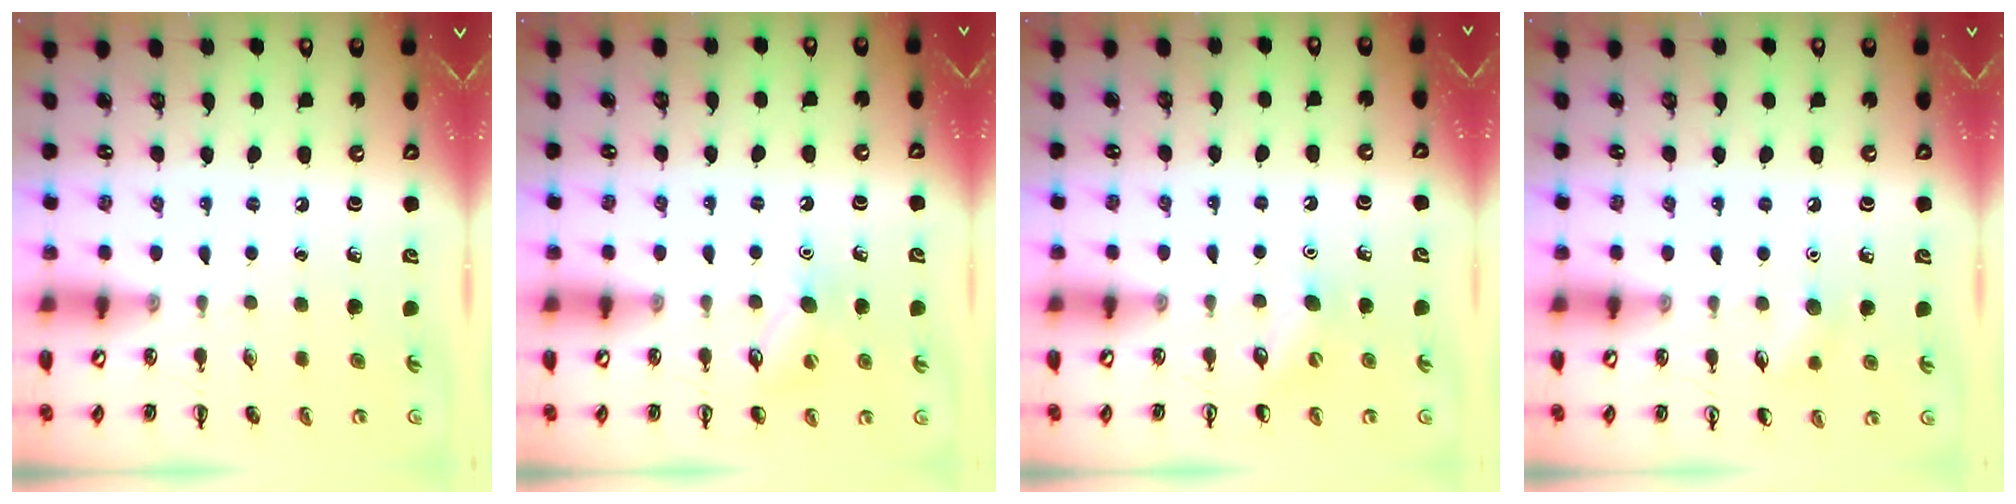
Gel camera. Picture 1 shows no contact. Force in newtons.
{"total": 8.0, "press": 7.9, "slide": 1.6}
{"total": 5.4, "press": 5.2, "slide": 1.4}
{"total": 4.9, "press": 4.6, "slide": 1.4}